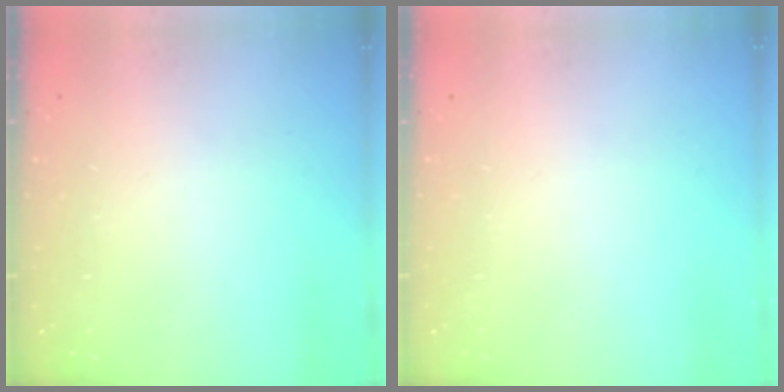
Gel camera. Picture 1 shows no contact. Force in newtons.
{"total": 0.0}